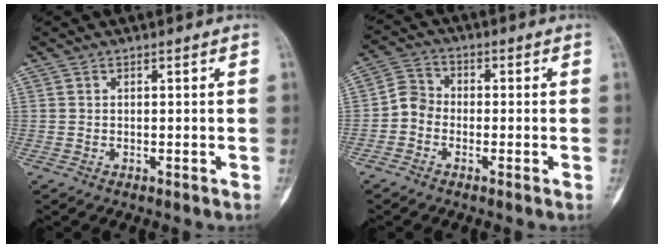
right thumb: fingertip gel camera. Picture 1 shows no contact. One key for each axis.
{"total": 4.4, "fx": -1.5, "fy": 3.7, "fz": 1.9, "tx": -0.018, "ty": 0.015, "tz": -0.043}